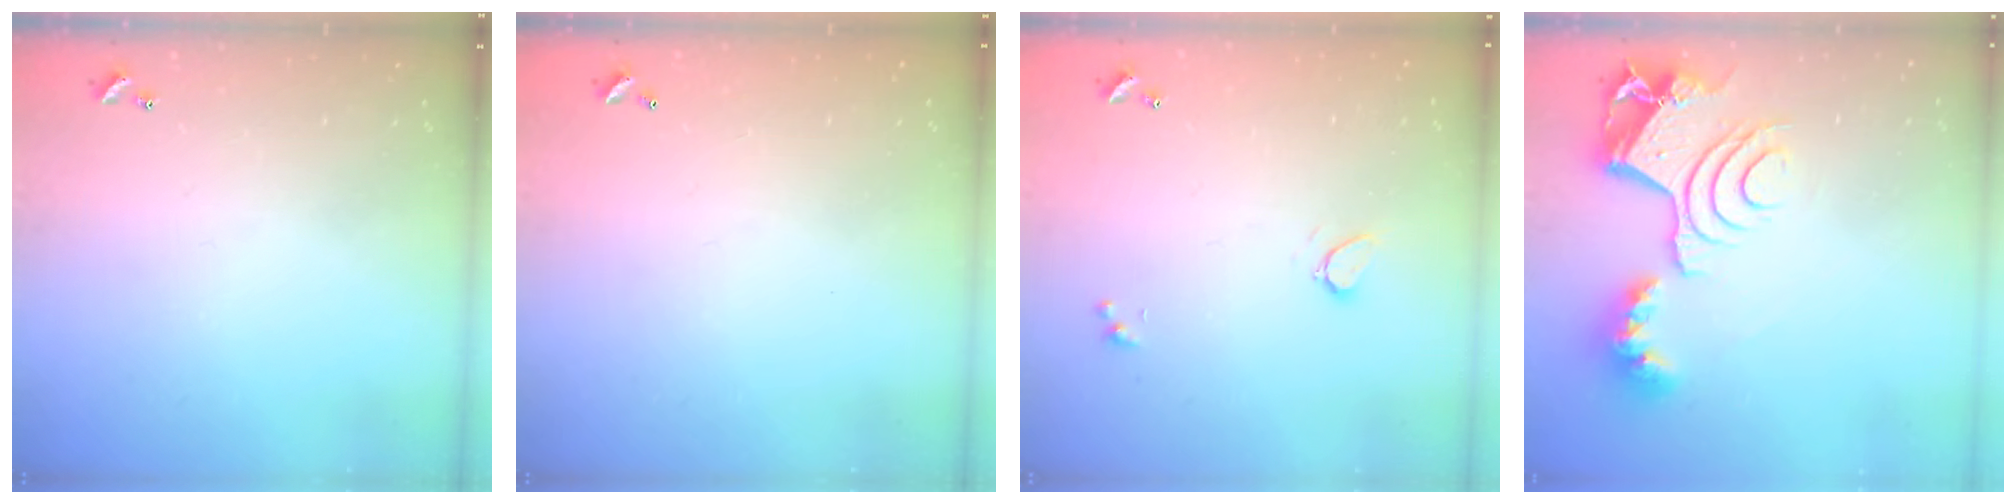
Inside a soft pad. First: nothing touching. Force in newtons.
{"total": 2.7, "press": 2.7, "slide": 0.1}
{"total": 0.9, "press": 0.6, "slide": 0.6}
{"total": 14.2, "press": 14.0, "slide": 1.9}